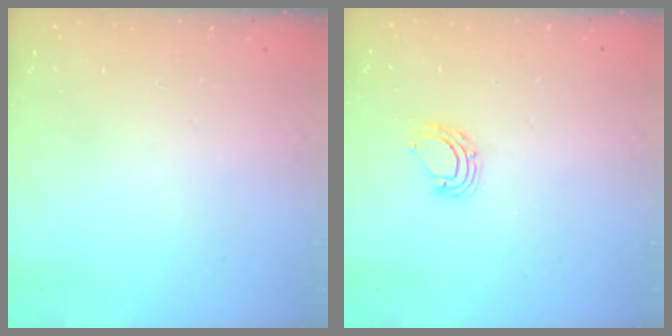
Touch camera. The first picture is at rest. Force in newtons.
{"total": 6.9, "press": 6.8, "slide": 0.9}